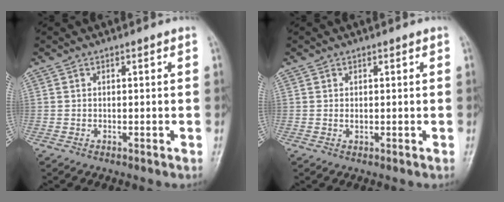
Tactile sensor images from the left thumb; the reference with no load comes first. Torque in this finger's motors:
{"motor_torque": [-0.08, -0.15, 0.27, 0.04, 0.00]}